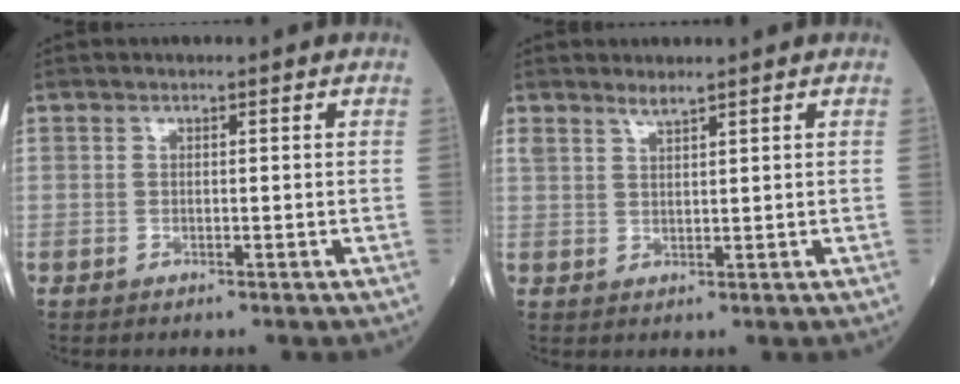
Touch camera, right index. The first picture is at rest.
{"total": 2.7, "force": [2.3, 0.8, 1.3], "torque": [-0.037, 0.010, 0.051]}